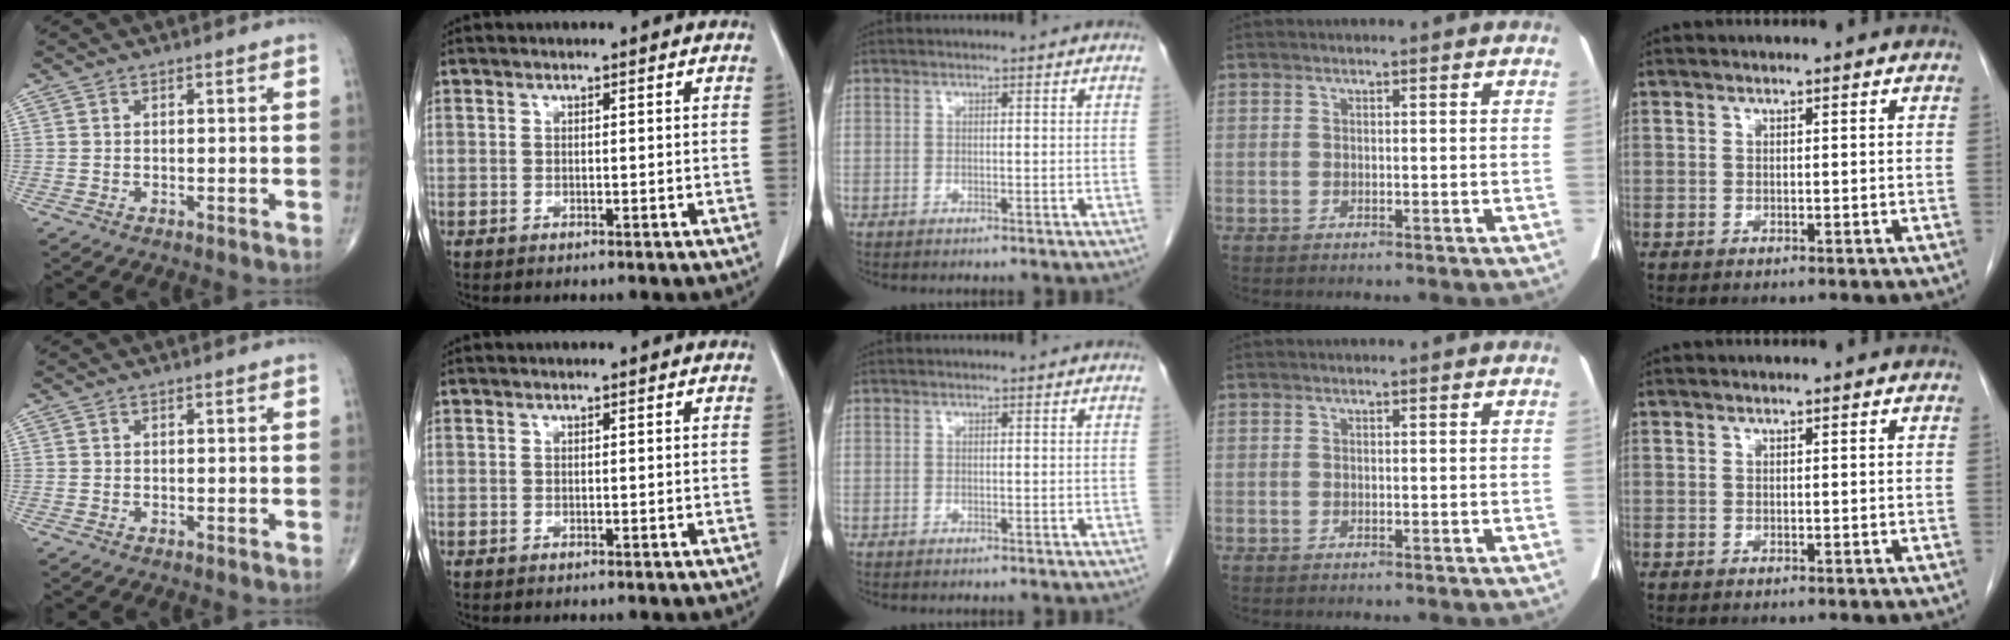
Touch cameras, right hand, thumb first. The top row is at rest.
{}